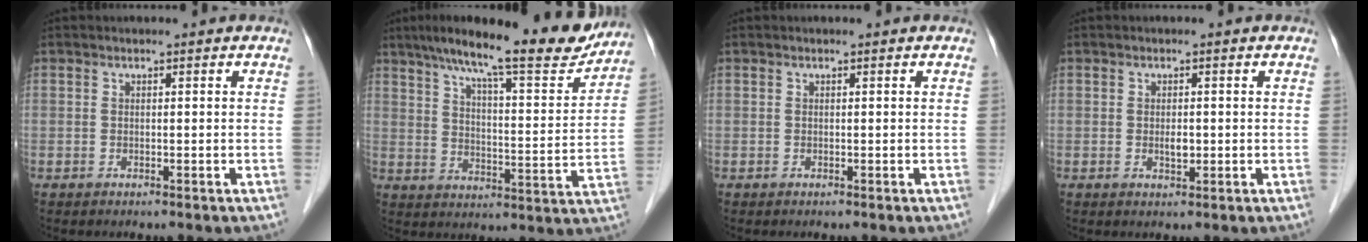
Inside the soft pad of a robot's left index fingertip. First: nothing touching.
{"total": 20.2, "force": [16.8, 2.6, 10.9], "torque": [-0.170, -0.006, 0.233]}
{"total": 0.0}
{"total": 1.5, "force": [-0.3, 0.7, 1.3], "torque": [-0.024, -0.005, -0.004]}